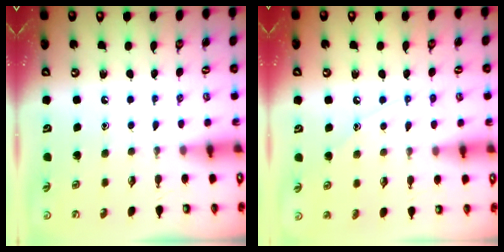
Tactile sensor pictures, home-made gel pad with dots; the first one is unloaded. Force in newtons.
{"total": 7.2, "press": 7.2, "slide": 0.5}